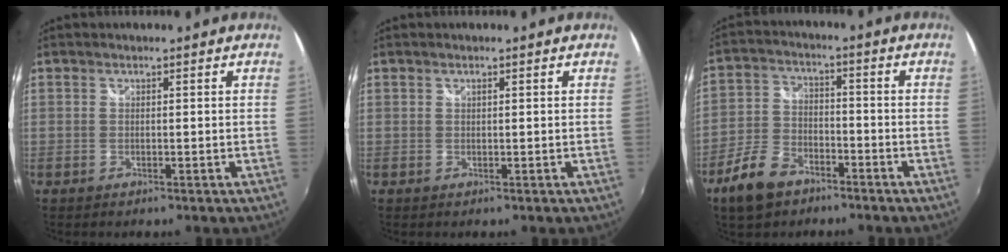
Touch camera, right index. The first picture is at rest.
{"total": 0.0}
{"total": 9.6, "force": [-6.4, 5.4, 4.8], "torque": [-0.117, 0.007, -0.120]}